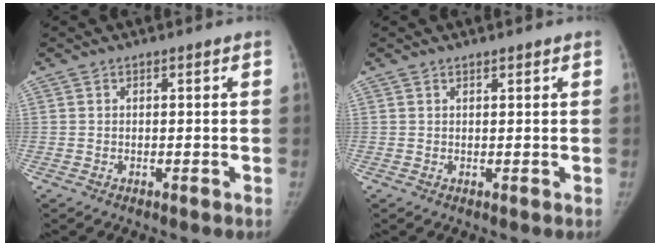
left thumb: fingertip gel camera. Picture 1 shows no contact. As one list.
[{"total": 0.7, "force": [0.6, 0.2, 0.2], "torque": [-0.005, -0.005, 0.010]}]